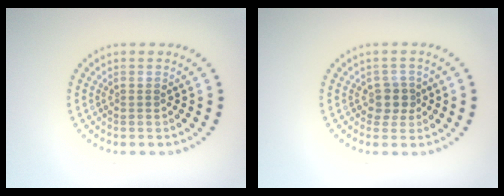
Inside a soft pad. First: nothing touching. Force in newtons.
{"total": 1.8, "press": 1.4, "slide": 1.2}